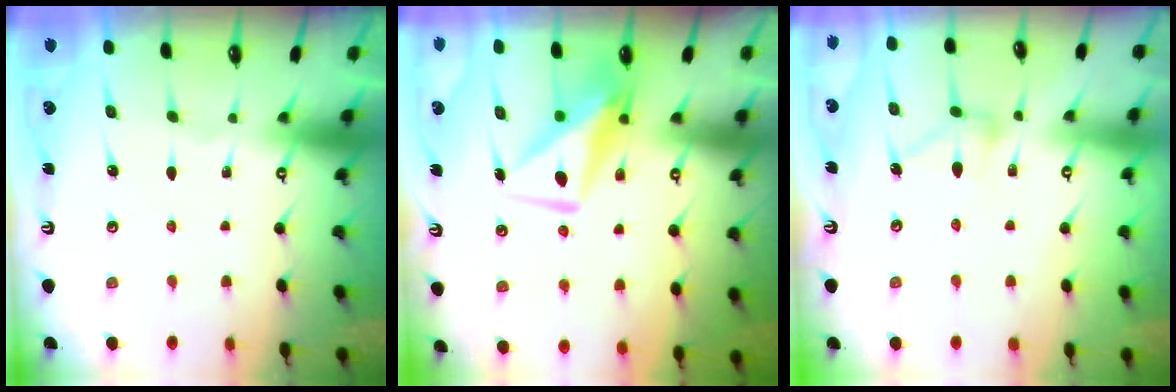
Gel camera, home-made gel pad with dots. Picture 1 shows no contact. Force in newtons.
{"total": 9.3, "press": 9.3, "slide": 0.9}
{"total": 12.1, "press": 12.1, "slide": 0.6}